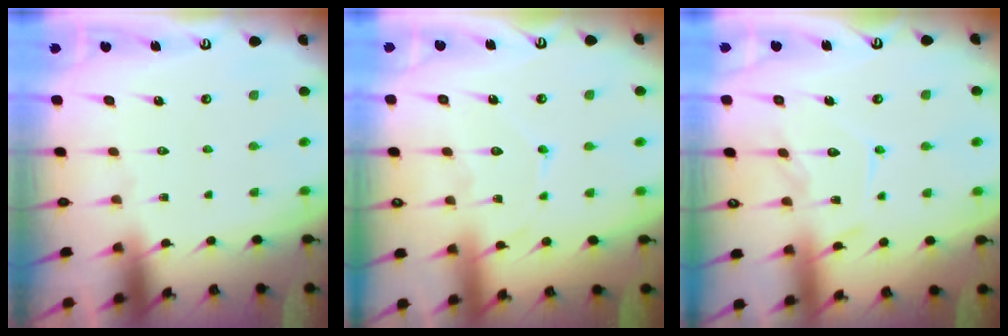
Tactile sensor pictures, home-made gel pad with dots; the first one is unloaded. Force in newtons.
{"total": 8.1, "press": 8.0, "slide": 0.8}
{"total": 11.5, "press": 11.5, "slide": 1.1}